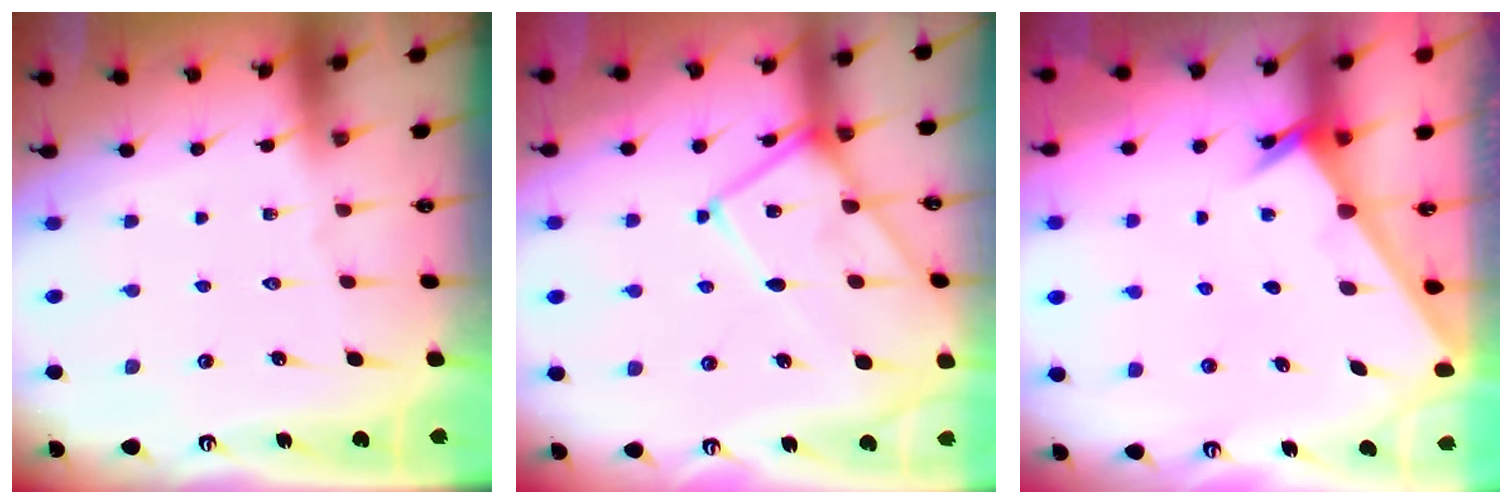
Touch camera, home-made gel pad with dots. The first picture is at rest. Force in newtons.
{"total": 13.7, "press": 13.6, "slide": 1.6}
{"total": 2.4, "press": 2.4, "slide": 0.2}